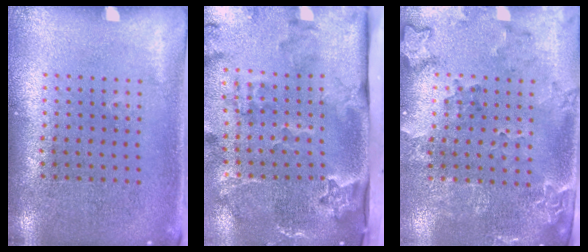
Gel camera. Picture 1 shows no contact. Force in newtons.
{"total": 3.7, "press": 2.5, "slide": 2.7}
{"total": 1.9, "press": 1.7, "slide": 1.0}